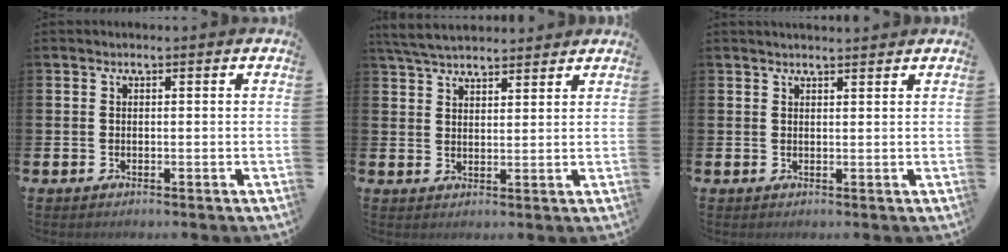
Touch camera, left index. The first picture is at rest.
{"total": 4.9, "force": [4.7, 1.1, 1.0], "torque": [-0.035, -0.015, 0.087]}
{"total": 1.5, "force": [1.5, 0.1, 0.2], "torque": [0.007, -0.008, 0.025]}